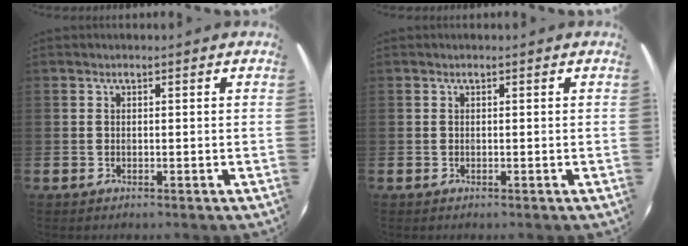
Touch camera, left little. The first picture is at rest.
{"total": 0.0}